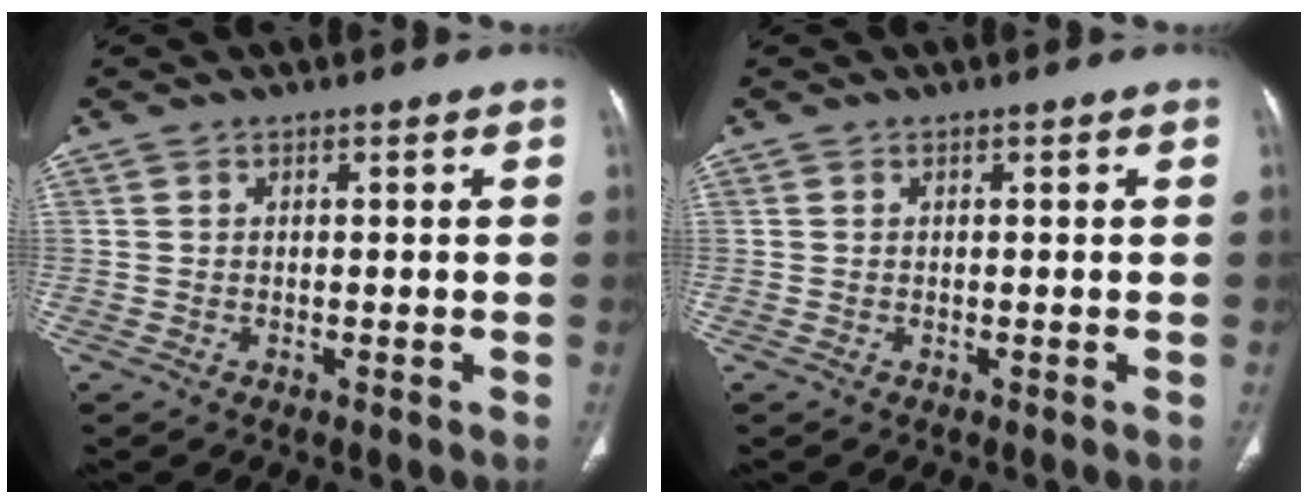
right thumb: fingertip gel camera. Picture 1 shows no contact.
{"total": 0.0}